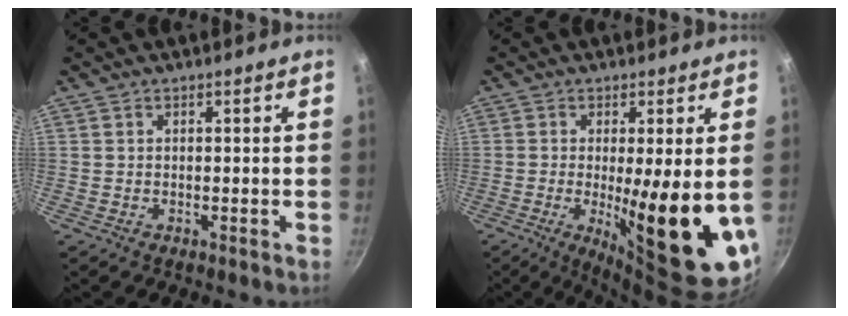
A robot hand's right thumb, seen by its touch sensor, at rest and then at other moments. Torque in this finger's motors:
{"motor_torque": [2.56, 2.45, 2.49, -0.09, 0.48]}